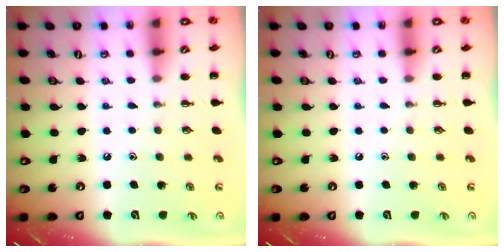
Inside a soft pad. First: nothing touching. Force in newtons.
{"total": 0.0}